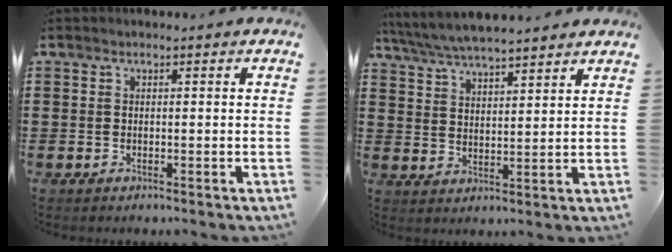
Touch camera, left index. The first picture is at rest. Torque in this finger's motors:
{"motor_torque": [1.27, -0.87, 0.80, 0.21]}